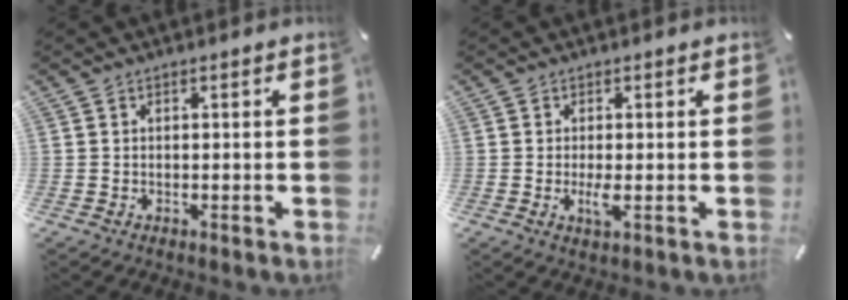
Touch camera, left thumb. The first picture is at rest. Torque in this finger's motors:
{"motor_torque": [0.01, 0.01, 0.00, 0.00, 0.00]}